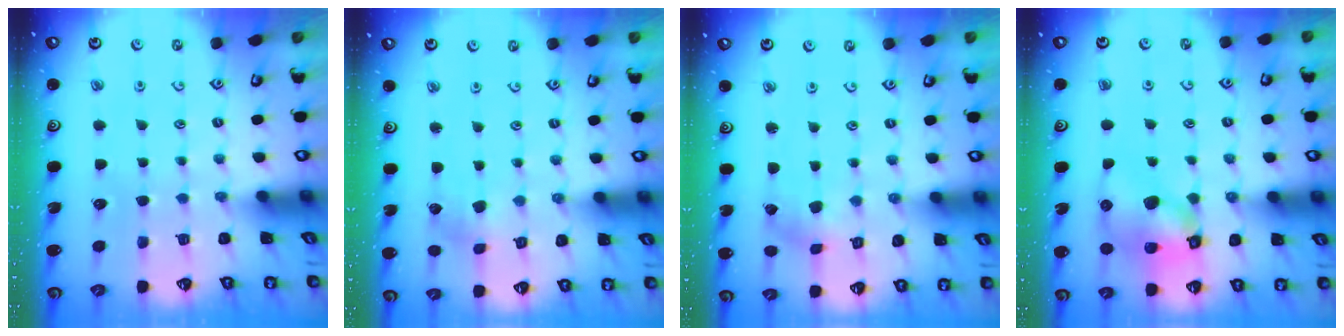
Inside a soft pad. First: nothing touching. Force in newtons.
{"total": 2.1, "press": 2.0, "slide": 0.3}
{"total": 0.0}
{"total": 10.3, "press": 10.2, "slide": 1.4}